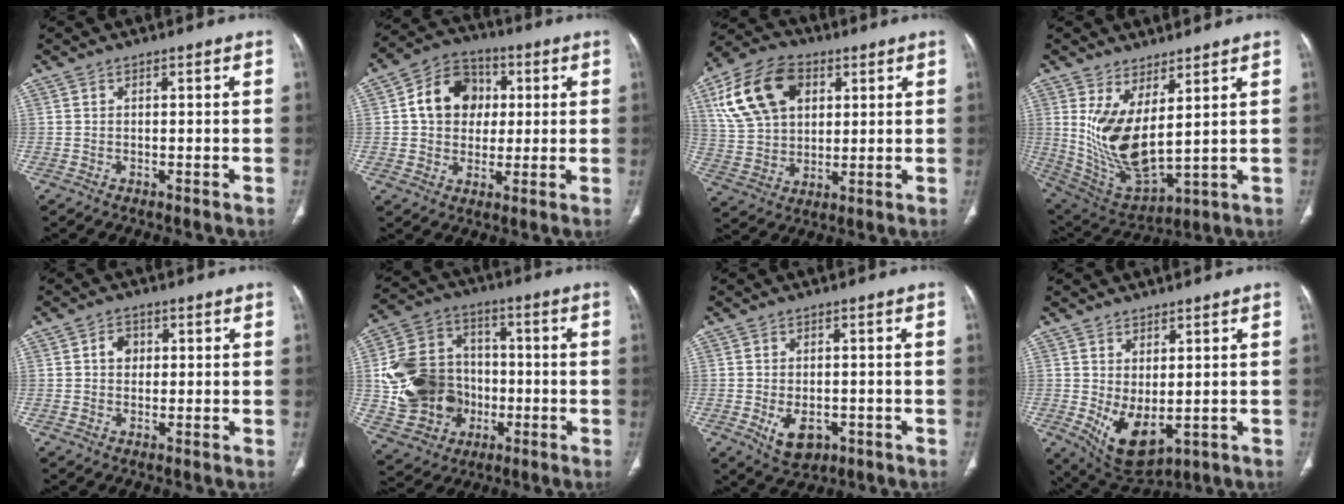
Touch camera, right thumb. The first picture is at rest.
{"total": 11.7, "force": [1.9, 9.6, 6.4], "torque": [-0.072, 0.013, 0.024]}
{"total": 17.0, "force": [6.2, 11.5, 10.8], "torque": [-0.193, 0.002, 0.117]}
{"total": 13.5, "force": [3.9, 5.7, 11.6], "torque": [-0.227, -0.037, 0.102]}
{"total": 3.0, "force": [0.6, 2.5, 1.6], "torque": [-0.010, 0.004, 0.007]}
{"total": 19.8, "force": [-2.3, 16.5, 10.8], "torque": [-0.182, 0.028, -0.026]}
{"total": 5.9, "force": [-2.0, 3.8, 4.1], "torque": [-0.057, 0.002, -0.017]}
{"total": 8.7, "force": [-0.8, 4.7, 7.3], "torque": [-0.118, -0.013, 0.014]}